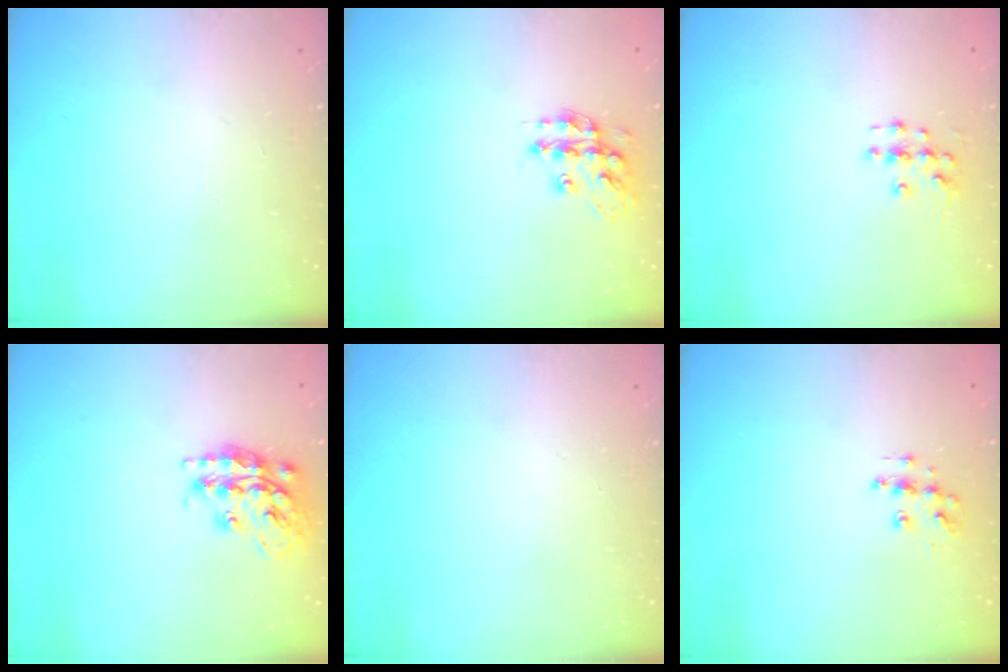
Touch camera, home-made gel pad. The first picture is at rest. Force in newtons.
{"total": 13.8, "press": 13.7, "slide": 0.8}
{"total": 3.7, "press": 3.7, "slide": 0.1}
{"total": 17.1, "press": 17.1, "slide": 1.0}
{"total": 0.0}
{"total": 8.6, "press": 8.6, "slide": 0.3}